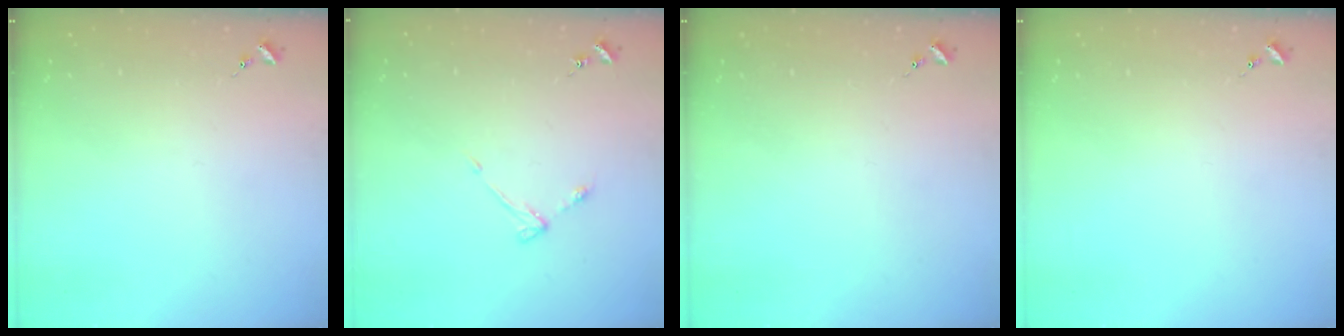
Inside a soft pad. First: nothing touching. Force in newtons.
{"total": 3.6, "press": 3.6, "slide": 0.5}
{"total": 0.0}
{"total": 0.0}